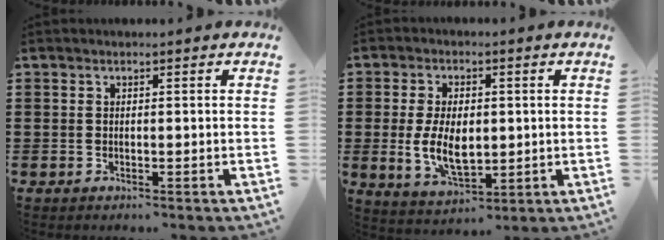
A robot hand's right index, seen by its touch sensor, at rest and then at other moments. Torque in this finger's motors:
{"motor_torque": [1.19, 0.95, 0.38, 0.14]}